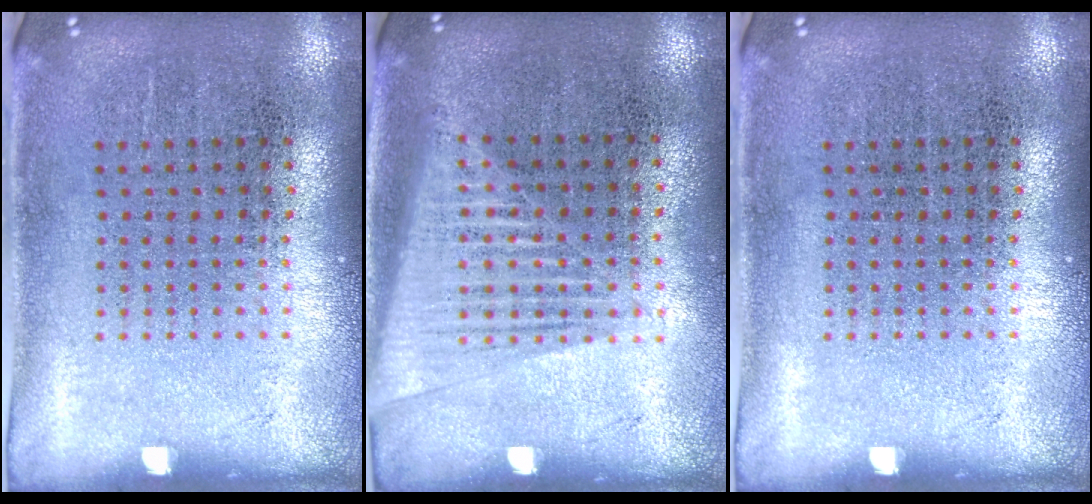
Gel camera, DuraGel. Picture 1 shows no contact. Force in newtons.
{"total": 1.5, "press": 1.4, "slide": 0.6}
{"total": 0.0}